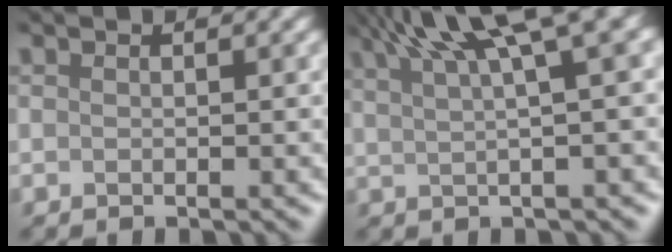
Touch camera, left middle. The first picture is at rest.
{"total": 8.9, "force": [5.2, 1.7, 7.0], "torque": [-0.078, 0.038, 0.077]}